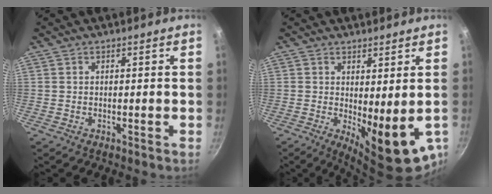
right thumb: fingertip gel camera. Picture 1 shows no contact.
{"total": 11.1, "force": [-0.9, 3.9, 10.3], "torque": [-0.119, -0.012, 0.003]}